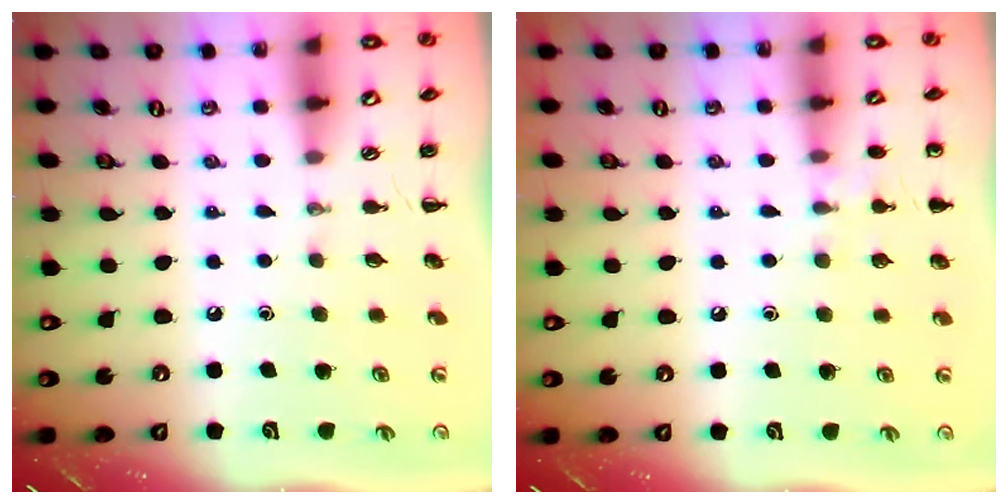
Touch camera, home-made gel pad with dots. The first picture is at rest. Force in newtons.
{"total": 6.3, "press": 6.0, "slide": 2.0}